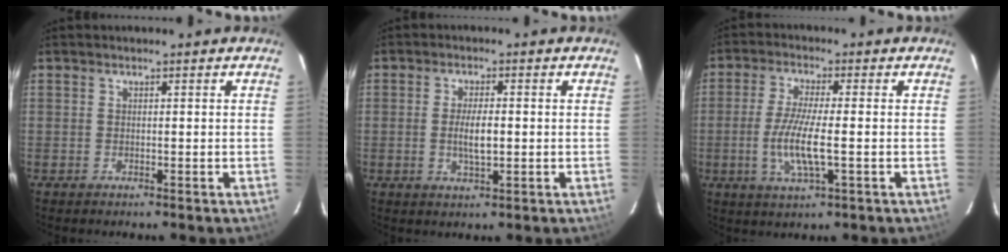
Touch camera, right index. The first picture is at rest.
{"total": 4.5, "force": [-0.4, 1.3, 4.3], "torque": [-0.081, -0.003, -0.005]}
{"total": 8.7, "force": [-1.7, 1.4, 8.4], "torque": [-0.171, -0.009, -0.035]}